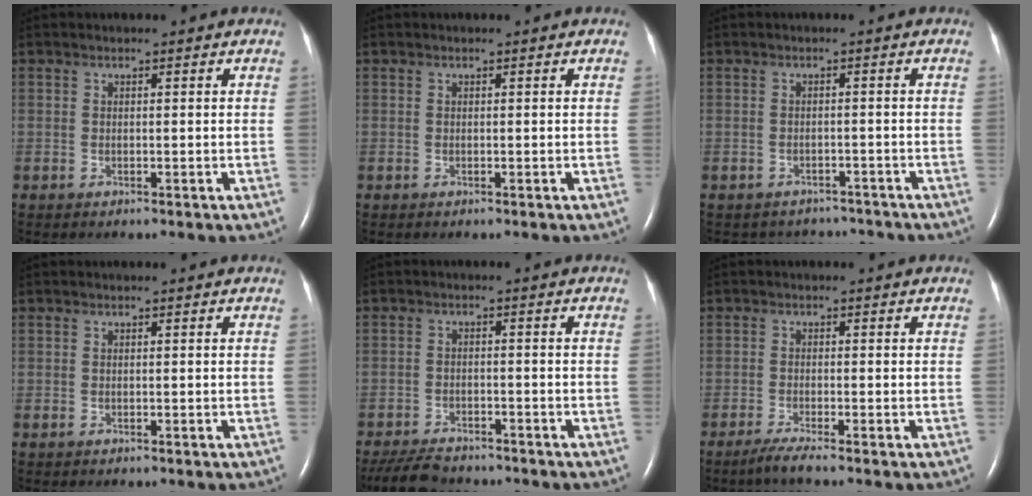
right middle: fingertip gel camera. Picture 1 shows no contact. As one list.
[{"total": 0.0}, {"total": 5.0, "force": [-4.6, 1.8, -0.5], "torque": [0.002, 0.014, -0.051]}, {"total": 0.0}, {"total": 7.5, "force": [-6.7, 2.1, 2.6], "torque": [-0.048, -0.016, -0.108]}, {"total": 2.0, "force": [-1.5, -0.6, 1.2], "torque": [-0.032, -0.005, -0.034]}]